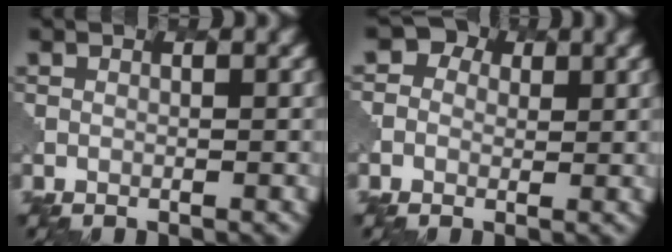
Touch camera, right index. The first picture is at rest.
{"total": 3.5, "force": [1.0, 3.2, 1.0], "torque": [0.005, 0.012, -0.010]}